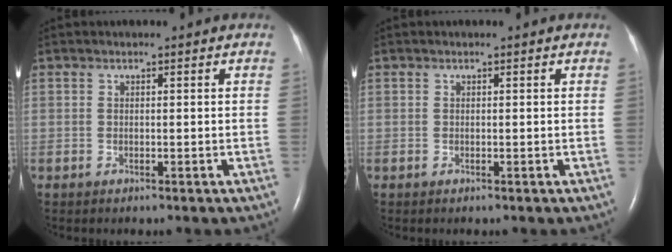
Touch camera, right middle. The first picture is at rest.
{"total": 0.0}